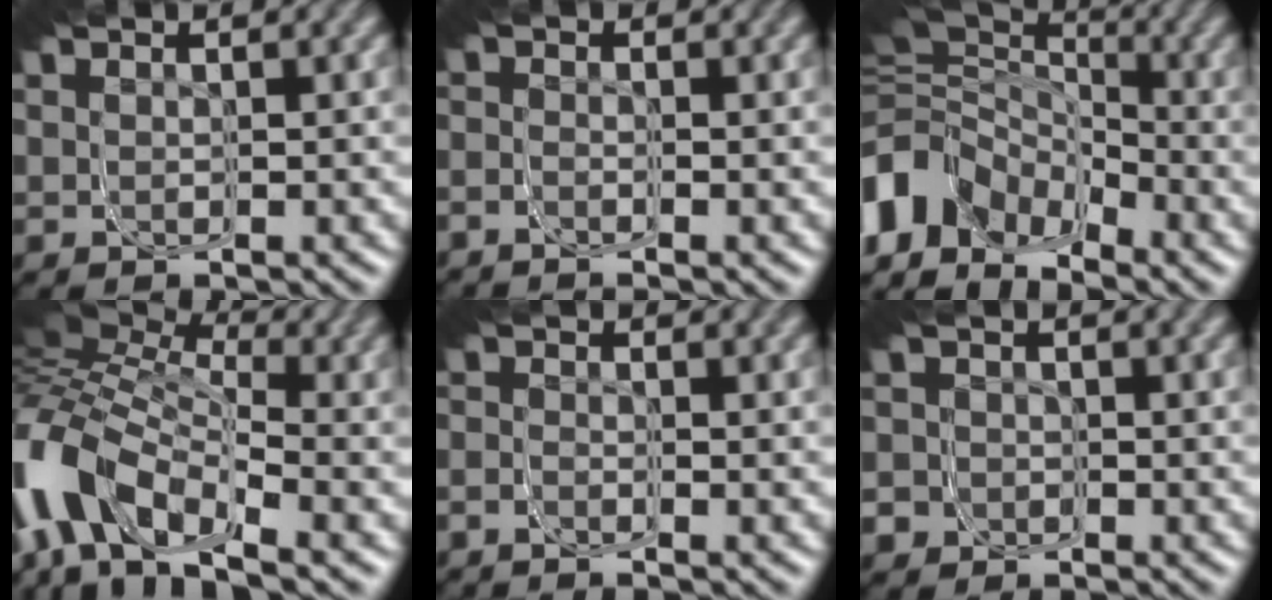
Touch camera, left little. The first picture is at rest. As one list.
[{"total": 0.6, "force": [-0.4, -0.1, 0.4], "torque": [0.022, 0.002, -0.009]}, {"total": 8.2, "force": [-5.0, 4.7, 4.5], "torque": [-0.054, -0.001, -0.085]}, {"total": 6.9, "force": [-4.2, 3.4, 4.3], "torque": [-0.060, 0.001, -0.079]}, {"total": 0.8, "force": [-0.5, 0.2, 0.6], "torque": [0.020, 0.001, -0.010]}, {"total": 5.2, "force": [-1.1, 4.6, 2.1], "torque": [-0.036, -0.022, -0.018]}]